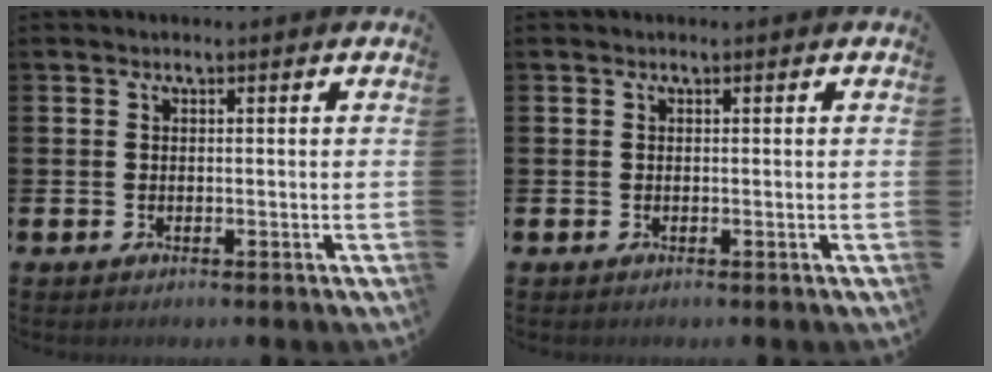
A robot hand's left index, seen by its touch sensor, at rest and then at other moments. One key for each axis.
{"total": 0.0}